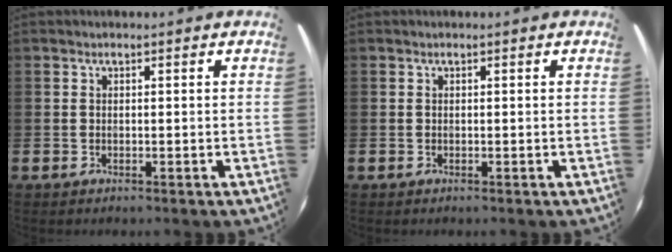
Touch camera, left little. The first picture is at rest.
{"total": 0.0}